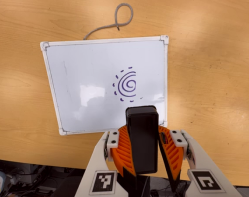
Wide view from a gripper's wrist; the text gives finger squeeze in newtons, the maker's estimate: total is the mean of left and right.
{"total": 10.7, "left": 10.9, "right": 10.4}